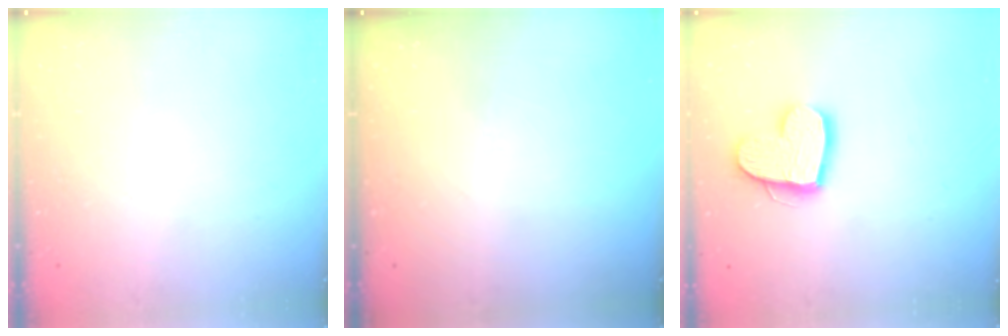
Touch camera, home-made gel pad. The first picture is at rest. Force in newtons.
{"total": 0.0}
{"total": 14.4, "press": 14.3, "slide": 1.3}